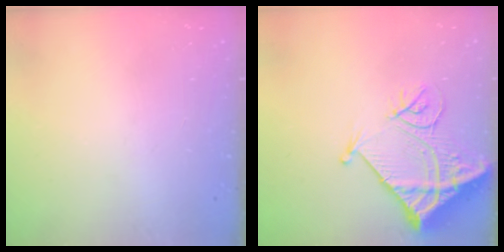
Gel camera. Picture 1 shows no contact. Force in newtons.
{"total": 16.0, "press": 15.9, "slide": 1.8}